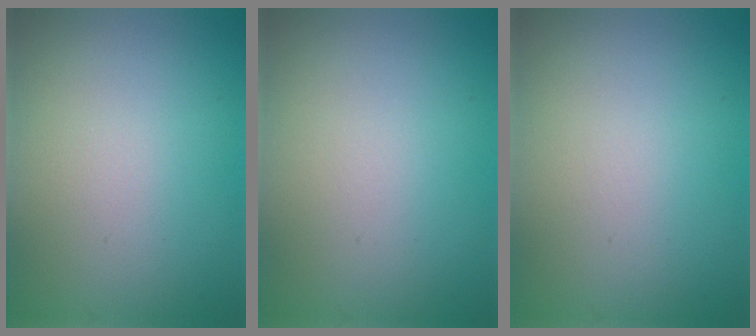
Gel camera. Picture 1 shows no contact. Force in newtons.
{"total": 0.0}
{"total": 0.0}